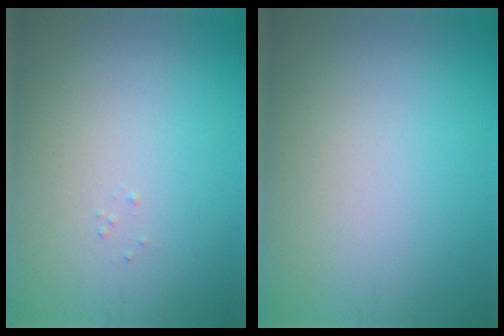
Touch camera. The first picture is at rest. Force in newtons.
{"total": 0.0}